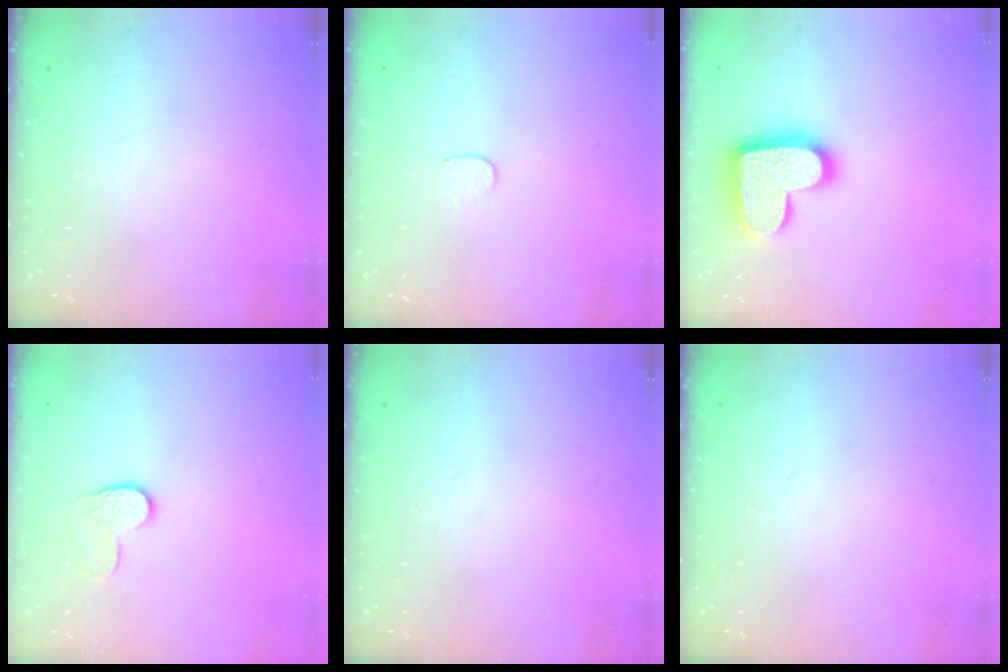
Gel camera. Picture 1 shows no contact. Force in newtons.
{"total": 3.4, "press": 3.4, "slide": 0.2}
{"total": 17.7, "press": 17.6, "slide": 1.3}
{"total": 6.2, "press": 6.2, "slide": 0.4}
{"total": 0.0}
{"total": 0.0}